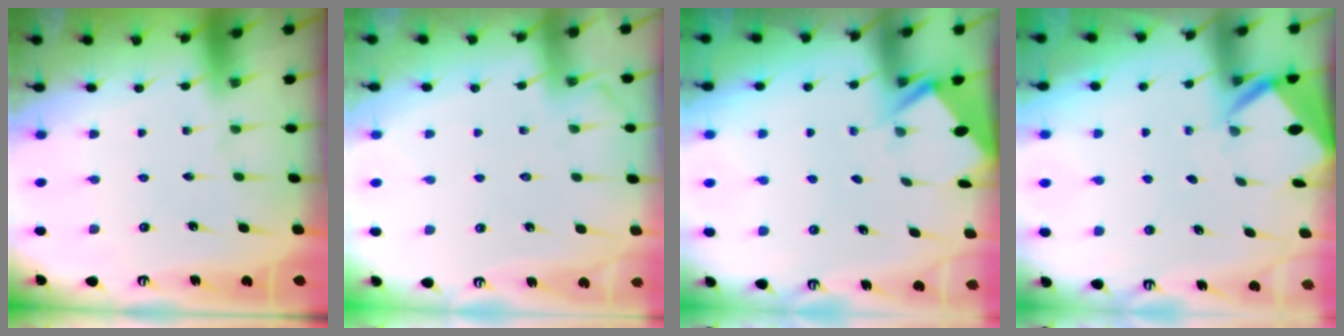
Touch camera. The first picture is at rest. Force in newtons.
{"total": 4.0, "press": 4.0, "slide": 0.6}
{"total": 2.8, "press": 2.8, "slide": 0.1}
{"total": 3.8, "press": 3.8, "slide": 0.2}